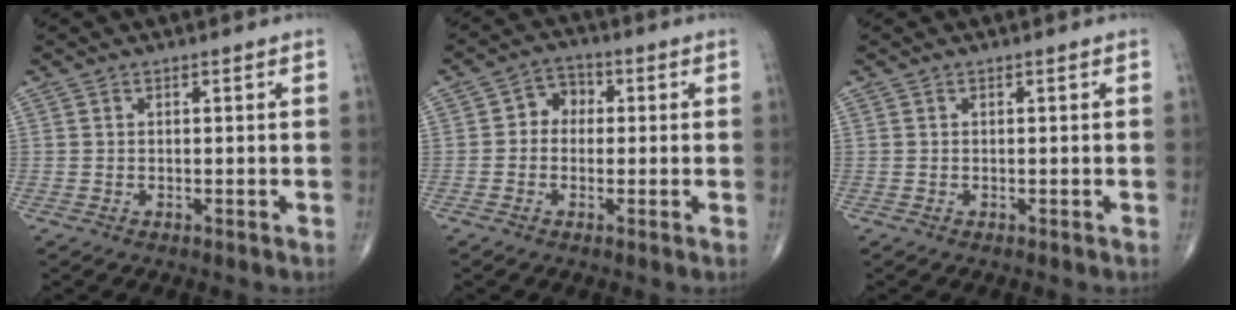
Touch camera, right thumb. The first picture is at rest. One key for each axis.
{"total": 6.3, "fx": 0.1, "fy": 5.1, "fz": 3.7, "tx": -0.035, "ty": 0.025, "tz": -0.011}
{"total": 0.0}